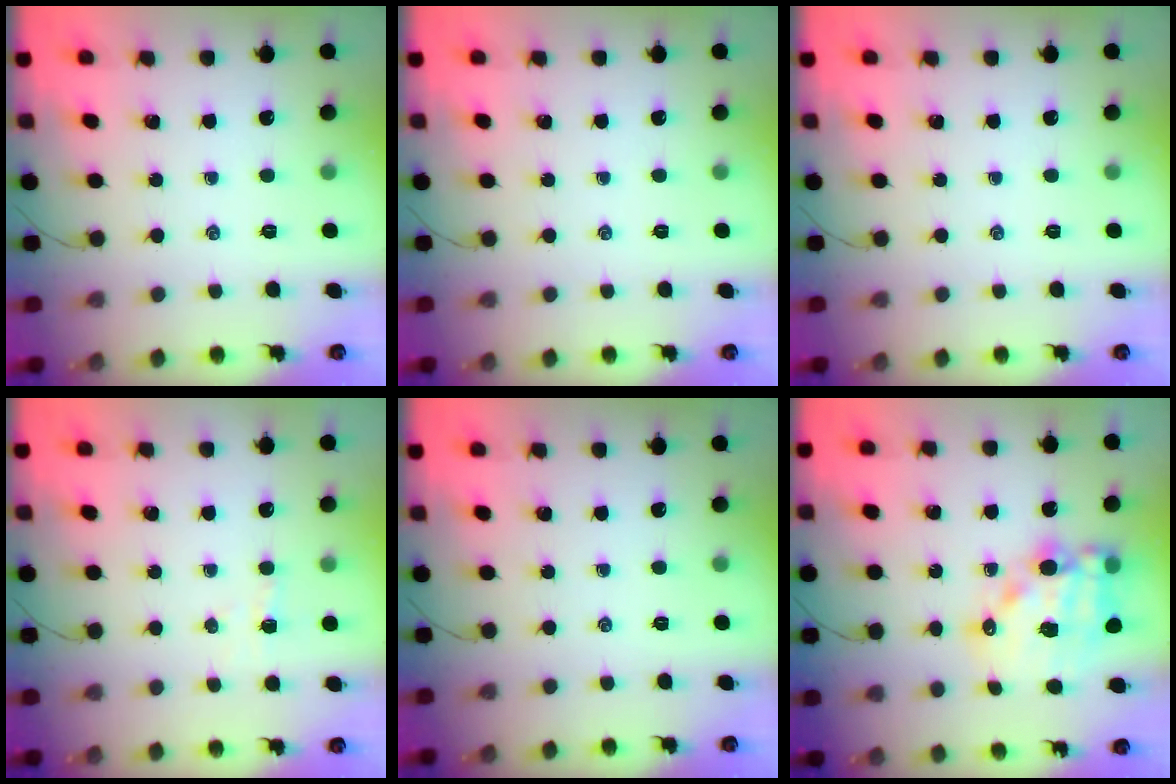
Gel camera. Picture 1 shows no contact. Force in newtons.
{"total": 0.0}
{"total": 0.0}
{"total": 3.0, "press": 2.9, "slide": 0.7}
{"total": 0.0}
{"total": 15.4, "press": 15.0, "slide": 3.2}